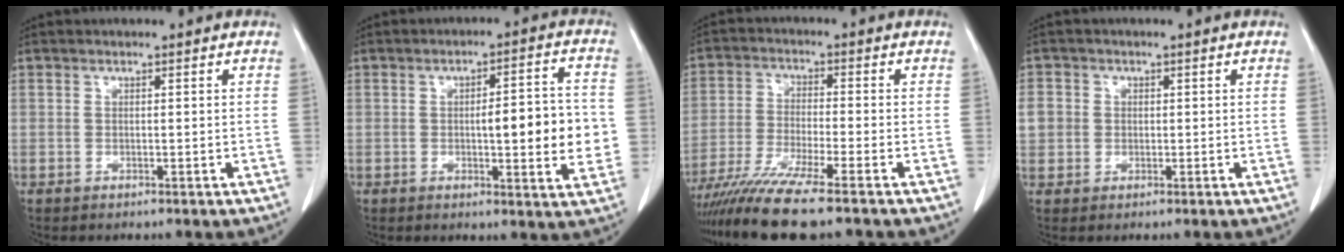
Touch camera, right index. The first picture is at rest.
{"total": 10.2, "force": [-0.7, 2.2, 9.9], "torque": [-0.127, 0.014, -0.008]}
{"total": 10.9, "force": [-8.8, -1.0, 6.4], "torque": [-0.106, -0.032, -0.150]}
{"total": 4.2, "force": [0.5, 4.0, 1.1], "torque": [-0.025, 0.011, 0.012]}